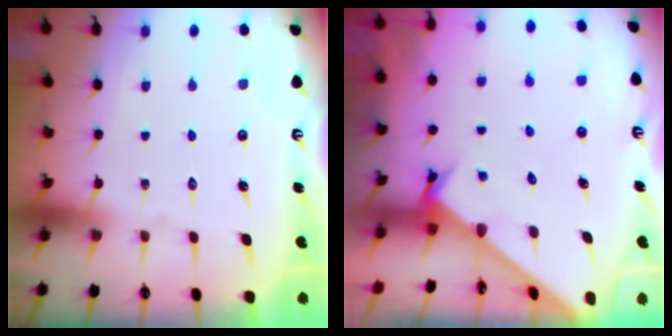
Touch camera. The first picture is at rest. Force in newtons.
{"total": 2.7, "press": 2.7, "slide": 0.3}